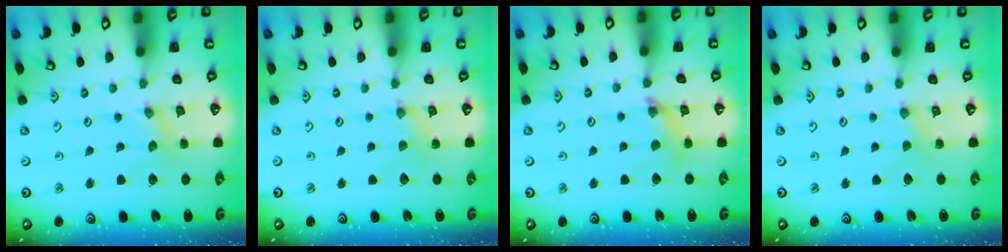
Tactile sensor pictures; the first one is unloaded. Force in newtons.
{"total": 1.4, "press": 1.4, "slide": 0.3}
{"total": 4.6, "press": 4.6, "slide": 0.3}
{"total": 2.8, "press": 2.7, "slide": 0.5}